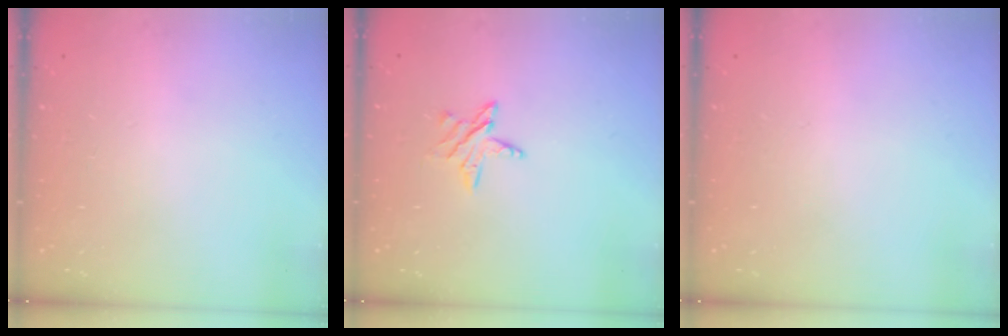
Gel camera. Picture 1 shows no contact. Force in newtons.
{"total": 5.9, "press": 5.9, "slide": 0.6}
{"total": 0.0}